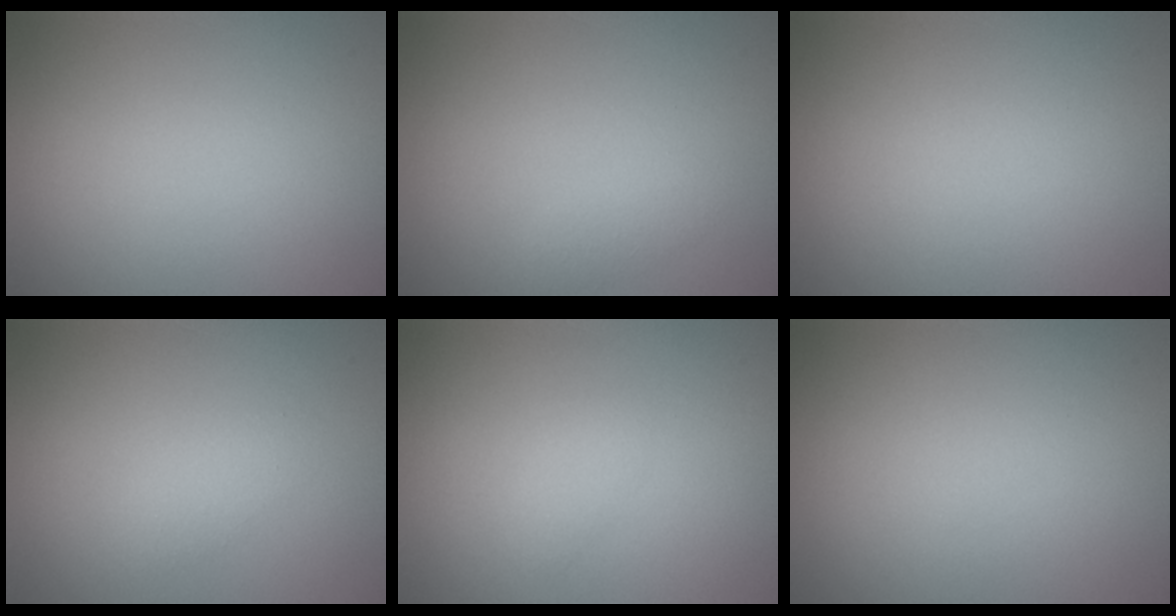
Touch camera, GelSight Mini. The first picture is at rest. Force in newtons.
{"total": 1.0, "press": 1.0, "slide": 0.0}
{"total": 0.0}
{"total": 1.2, "press": 1.2, "slide": 0.0}
{"total": 0.8, "press": 0.8, "slide": 0.0}
{"total": 0.0}